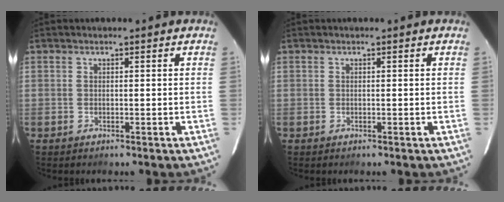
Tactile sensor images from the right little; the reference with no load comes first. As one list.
[{"total": 0.0}]